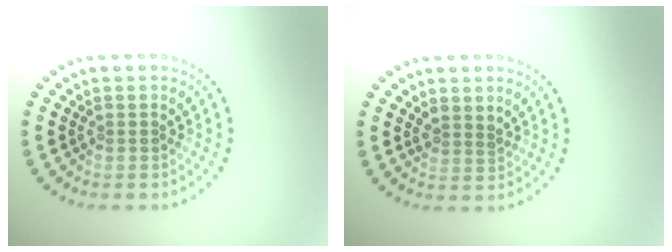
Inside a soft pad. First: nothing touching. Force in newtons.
{"total": 1.5, "press": 1.1, "slide": 1.0}